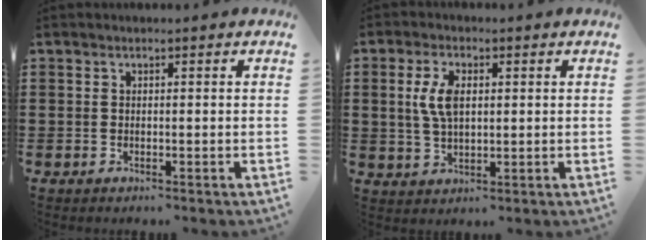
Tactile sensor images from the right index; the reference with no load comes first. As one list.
[{"total": 5.7, "force": [1.0, 2.9, 4.8], "torque": [-0.108, 0.009, 0.013]}]